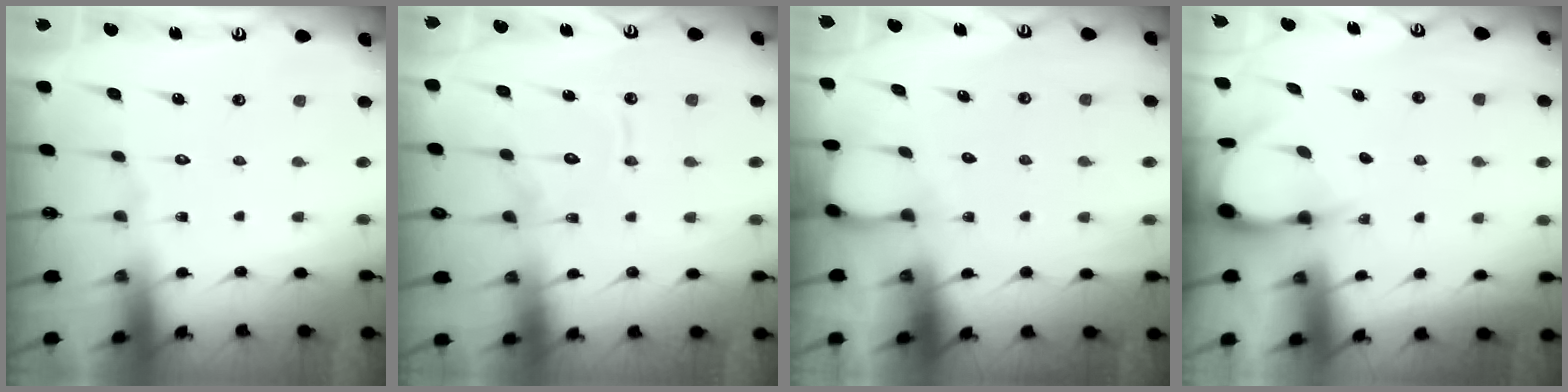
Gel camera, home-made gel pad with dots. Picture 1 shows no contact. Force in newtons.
{"total": 10.2, "press": 10.1, "slide": 1.0}
{"total": 2.9, "press": 2.9, "slide": 0.4}
{"total": 3.3, "press": 3.3, "slide": 0.4}